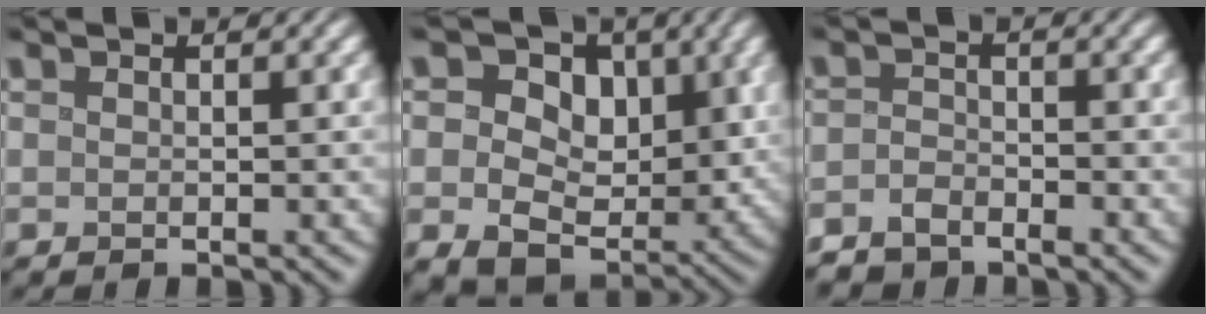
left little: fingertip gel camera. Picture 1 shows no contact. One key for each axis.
{"total": 9.3, "fx": 1.1, "fy": 7.0, "fz": 6.0, "tx": -0.102, "ty": -0.015, "tz": 0.011}
{"total": 2.9, "fx": -2.4, "fy": 1.4, "fz": 0.6, "tx": -0.009, "ty": 0.001, "tz": -0.048}